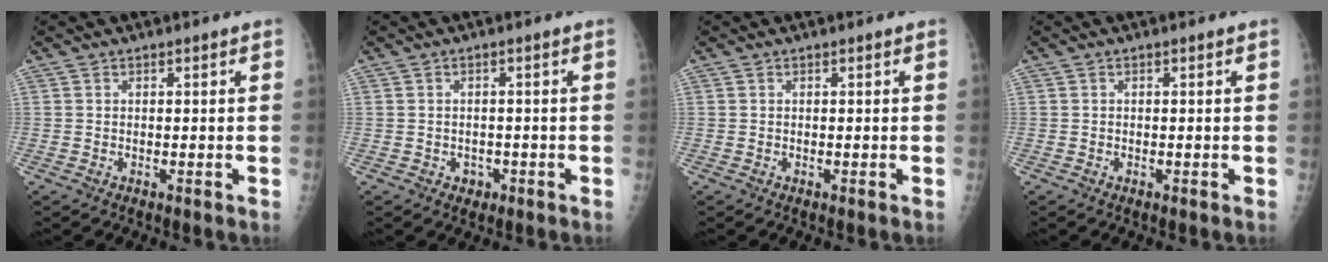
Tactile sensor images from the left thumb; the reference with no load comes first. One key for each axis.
{"total": 2.0, "fx": -0.9, "fy": 1.7, "fz": 0.6, "tx": -0.002, "ty": 0.007, "tz": -0.009}
{"total": 0.0}
{"total": 0.0}